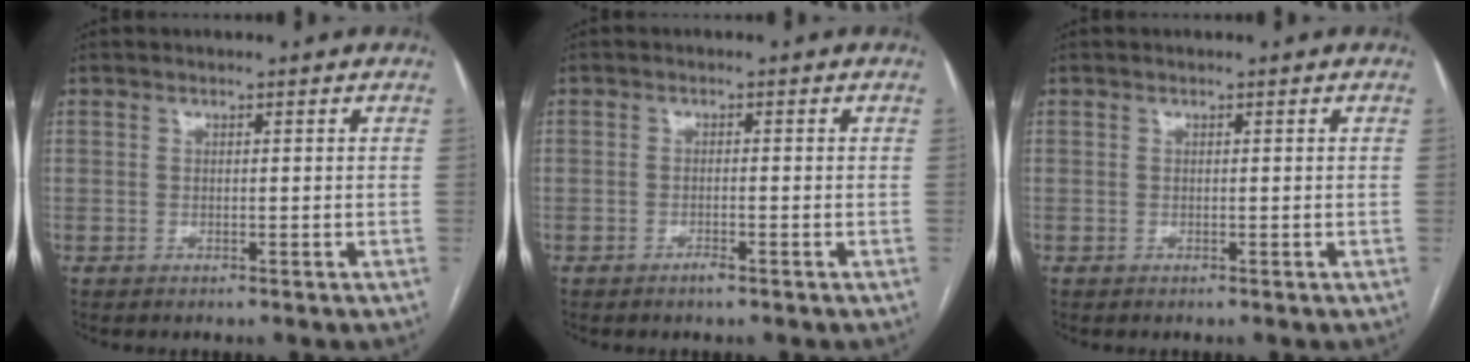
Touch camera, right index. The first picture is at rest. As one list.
[{"total": 1.4, "force": [-1.0, 0.1, 1.0], "torque": [-0.019, -0.002, -0.016]}, {"total": 0.0}]